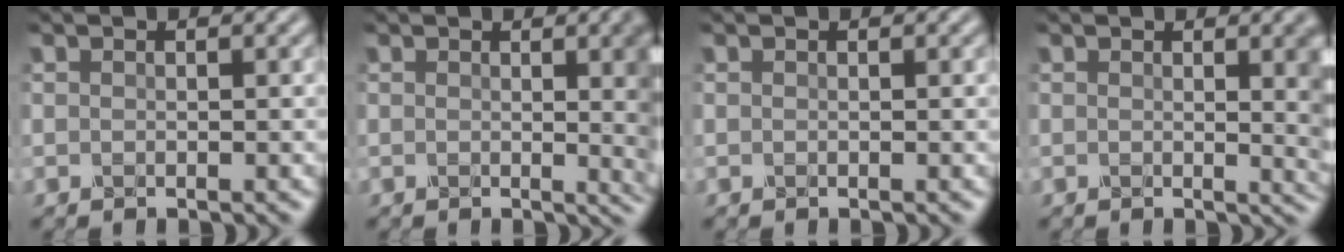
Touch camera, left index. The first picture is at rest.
{"total": 6.6, "force": [0.7, 2.2, 6.2], "torque": [-0.040, 0.002, 0.007]}
{"total": 0.0}
{"total": 4.6, "force": [0.6, 1.5, 4.3], "torque": [-0.031, 0.001, 0.008]}